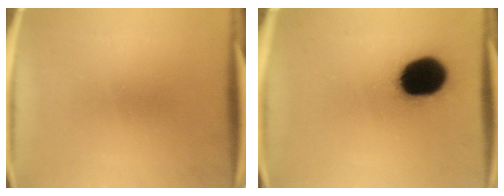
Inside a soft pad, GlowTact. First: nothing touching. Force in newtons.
{"total": 18.9}